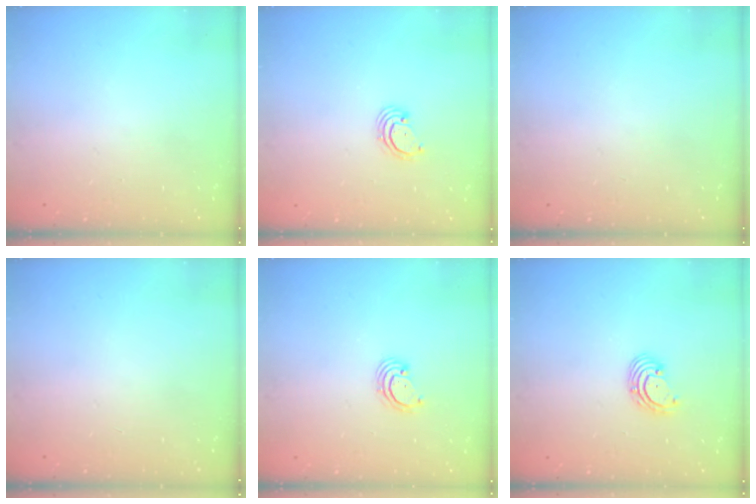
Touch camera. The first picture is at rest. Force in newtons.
{"total": 2.7, "press": 2.7, "slide": 0.3}
{"total": 0.0}
{"total": 0.0}
{"total": 2.8, "press": 2.8, "slide": 0.3}
{"total": 2.9, "press": 2.9, "slide": 0.1}